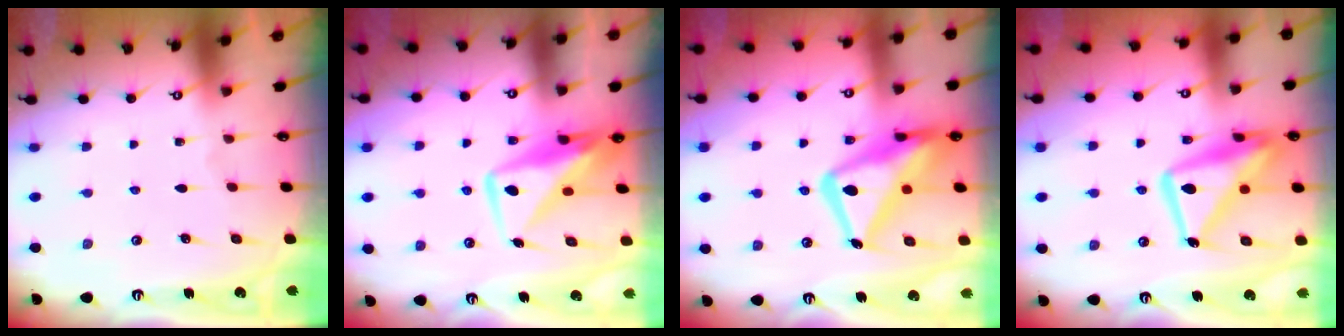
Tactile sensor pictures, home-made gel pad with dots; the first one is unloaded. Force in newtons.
{"total": 12.3, "press": 12.2, "slide": 1.0}
{"total": 19.4, "press": 19.3, "slide": 1.7}
{"total": 17.2, "press": 17.1, "slide": 1.6}